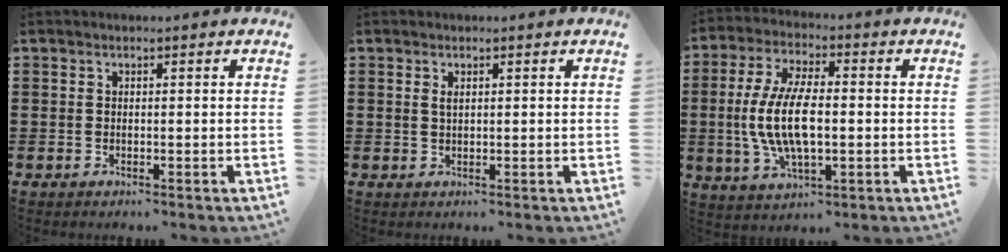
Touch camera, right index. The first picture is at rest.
{"total": 1.1, "force": [0.4, 0.4, 0.9], "torque": [-0.019, 0.004, 0.007]}
{"total": 11.0, "force": [-0.8, 4.5, 10.0], "torque": [-0.222, -0.009, -0.020]}